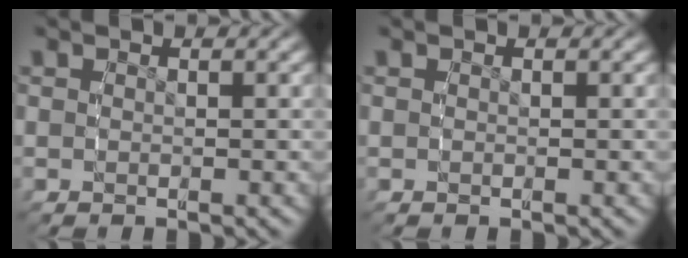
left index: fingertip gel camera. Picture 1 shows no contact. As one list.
[{"total": 0.0}]